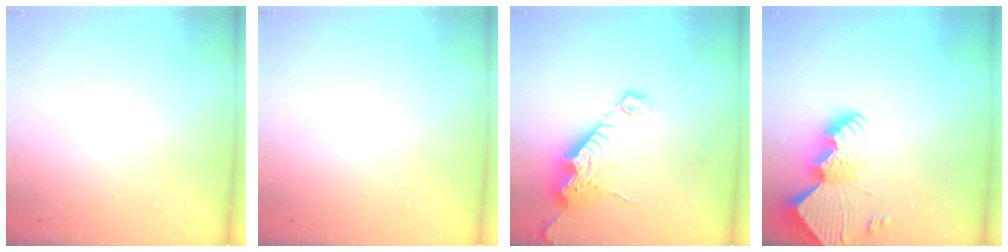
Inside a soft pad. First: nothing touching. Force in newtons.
{"total": 0.0}
{"total": 14.9, "press": 14.9, "slide": 1.3}
{"total": 13.3, "press": 13.3, "slide": 1.2}